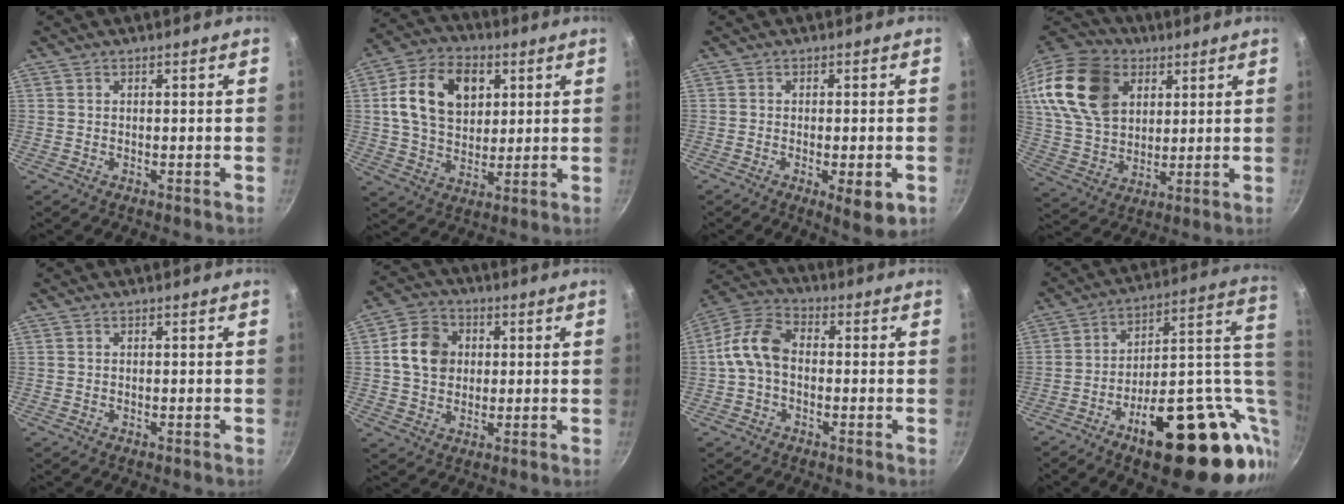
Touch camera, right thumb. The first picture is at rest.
{"total": 15.4, "force": [4.1, 10.9, 10.1], "torque": [-0.157, 0.000, 0.063]}
{"total": 6.3, "force": [-2.1, 1.8, 5.7], "torque": [-0.078, -0.003, -0.026]}
{"total": 21.9, "force": [8.0, 15.5, 13.3], "torque": [-0.247, -0.002, 0.151]}
{"total": 0.0}
{"total": 9.5, "force": [1.5, 7.9, 5.1], "torque": [-0.068, 0.012, 0.016]}
{"total": 9.1, "force": [-0.7, 6.4, 6.5], "torque": [-0.114, 0.033, -0.032]}
{"total": 27.9, "force": [-5.0, 12.6, 24.4], "torque": [-0.301, 0.015, -0.058]}